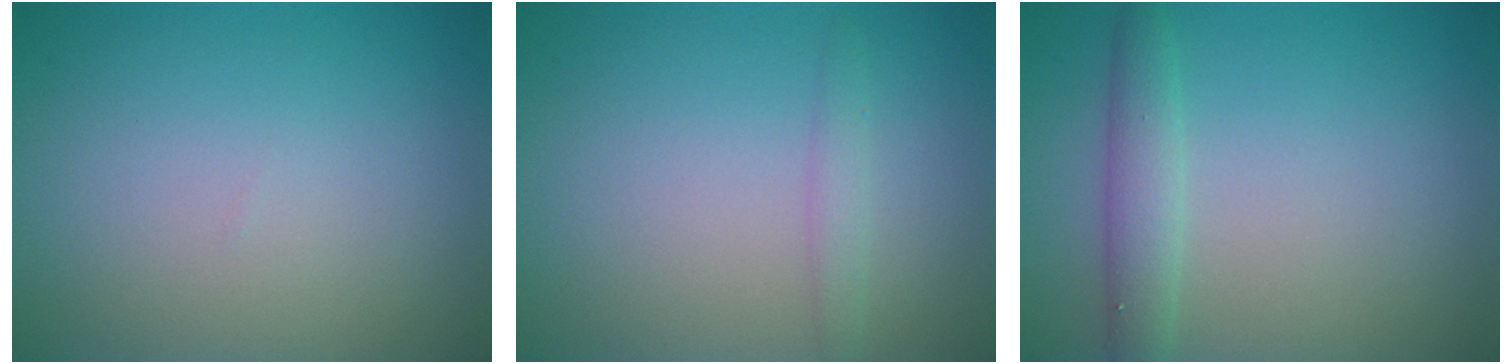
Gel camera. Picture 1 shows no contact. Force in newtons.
{"total": 1.3, "press": 1.3, "slide": 0.1}
{"total": 2.4, "press": 2.4, "slide": 0.1}